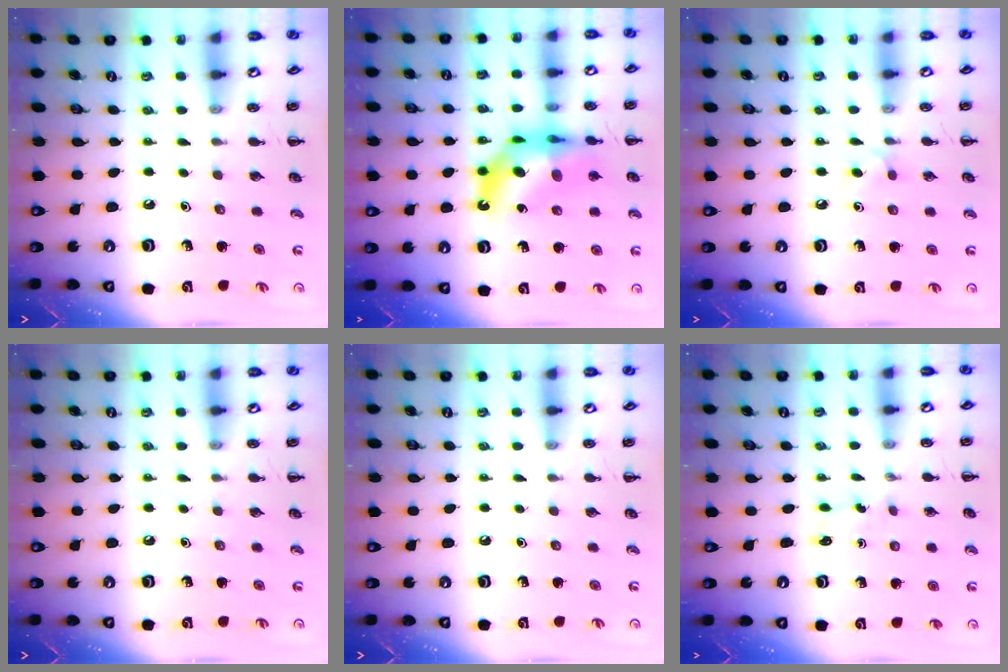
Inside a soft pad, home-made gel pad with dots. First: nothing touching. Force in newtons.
{"total": 14.2, "press": 13.6, "slide": 3.9}
{"total": 4.7, "press": 4.5, "slide": 1.2}
{"total": 0.0}
{"total": 0.0}
{"total": 2.7, "press": 2.5, "slide": 0.9}